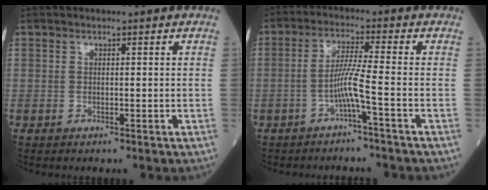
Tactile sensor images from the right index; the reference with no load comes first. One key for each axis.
{"total": 4.6, "fx": -2.0, "fy": -1.0, "fz": 4.0, "tx": -0.082, "ty": 0.007, "tz": -0.040}